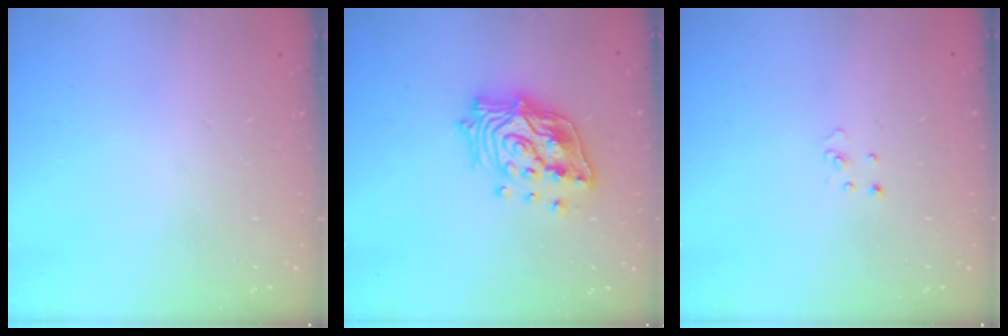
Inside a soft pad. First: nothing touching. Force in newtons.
{"total": 17.6, "press": 17.4, "slide": 2.6}
{"total": 2.2, "press": 2.2, "slide": 0.2}